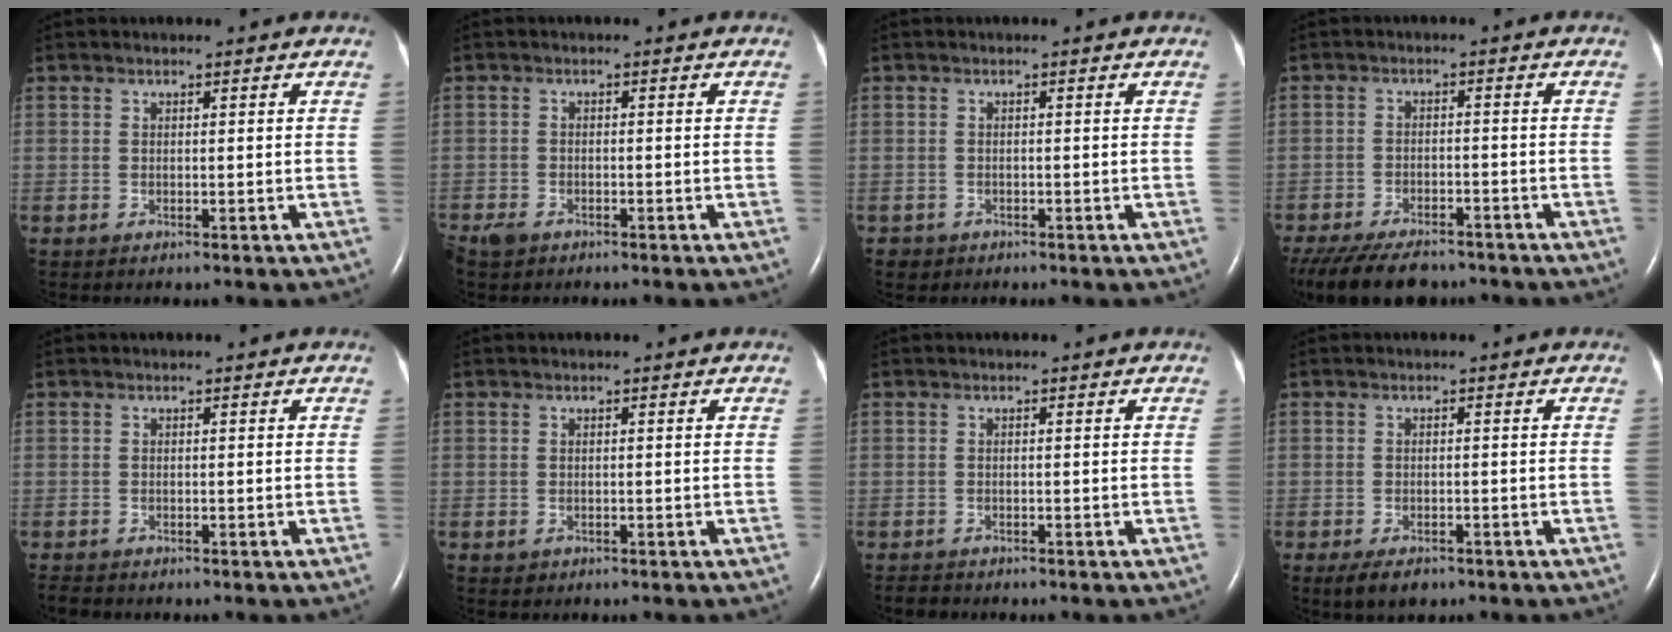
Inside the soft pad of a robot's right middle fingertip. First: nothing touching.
{"total": 2.9, "force": [-2.2, 1.6, 1.1], "torque": [-0.026, -0.002, -0.035]}
{"total": 1.3, "force": [-0.8, 1.0, -0.1], "torque": [-0.004, 0.004, -0.012]}
{"total": 14.2, "force": [-11.4, 5.5, 6.5], "torque": [-0.156, -0.021, -0.168]}
{"total": 1.4, "force": [-1.3, 0.4, 0.3], "torque": [-0.008, -0.004, -0.019]}
{"total": 0.7, "force": [-0.3, 0.5, 0.2], "torque": [-0.006, 0.001, -0.003]}
{"total": 1.2, "force": [-1.2, 0.4, -0.1], "torque": [-0.004, -0.003, -0.018]}
{"total": 3.6, "force": [-2.4, 1.7, 2.0], "torque": [-0.040, -0.006, -0.033]}